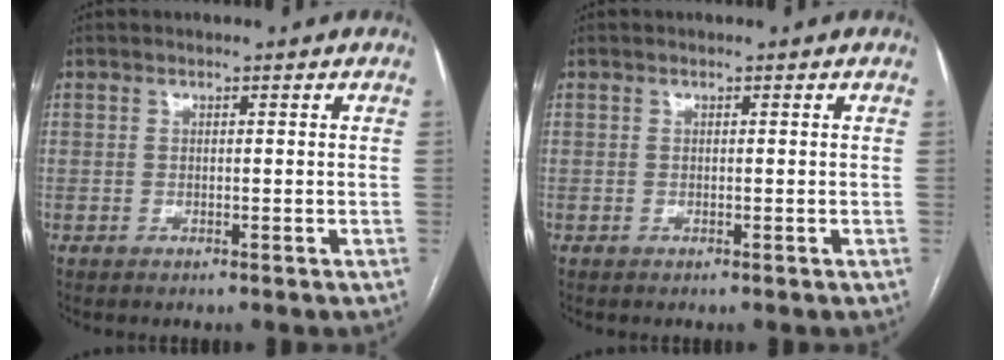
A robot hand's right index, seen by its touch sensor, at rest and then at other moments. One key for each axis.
{"total": 0.0}